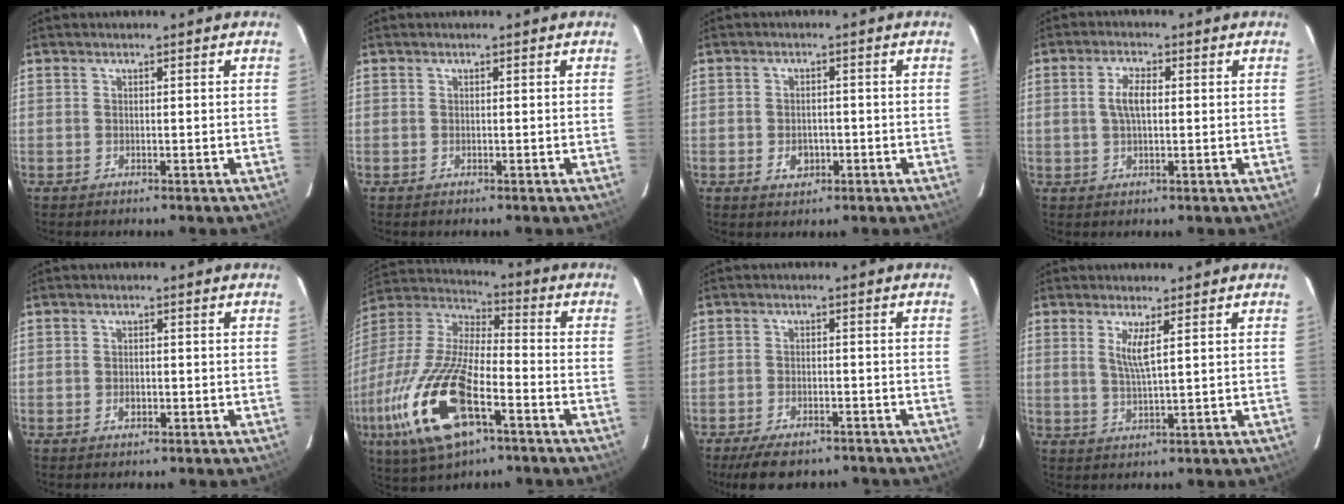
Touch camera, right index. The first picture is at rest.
{"total": 0.0}
{"total": 3.6, "force": [-1.4, 2.8, 1.8], "torque": [-0.036, 0.002, -0.015]}
{"total": 4.2, "force": [0.3, 1.8, 3.8], "torque": [-0.075, 0.007, 0.009]}
{"total": 1.5, "force": [-0.6, 1.2, 0.8], "torque": [-0.015, 0.004, -0.007]}
{"total": 23.8, "force": [-10.4, 8.8, 19.5], "torque": [-0.411, -0.051, -0.197]}
{"total": 9.3, "force": [-7.4, 3.5, 4.4], "torque": [-0.101, -0.010, -0.110]}
{"total": 3.8, "force": [1.5, 0.0, 3.5], "torque": [-0.069, -0.007, 0.027]}